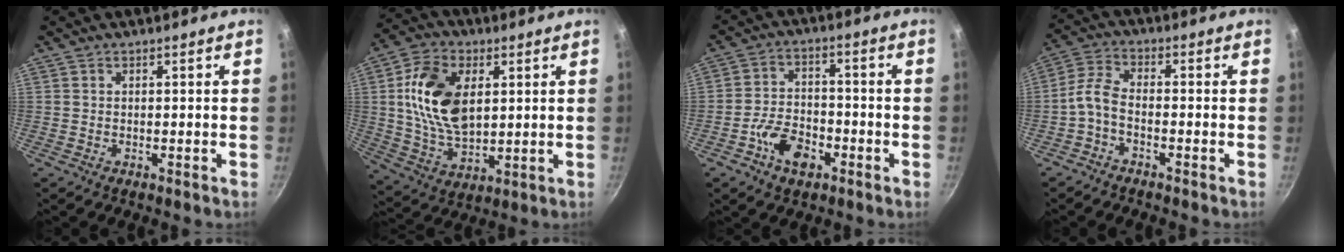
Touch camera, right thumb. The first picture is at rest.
{"total": 16.1, "force": [3.3, 9.9, 12.2], "torque": [-0.207, -0.008, 0.063]}
{"total": 8.5, "force": [-4.0, 5.3, 5.2], "torque": [-0.077, 0.033, -0.076]}
{"total": 4.8, "force": [-2.3, 2.2, 3.6], "torque": [-0.091, 0.030, -0.060]}